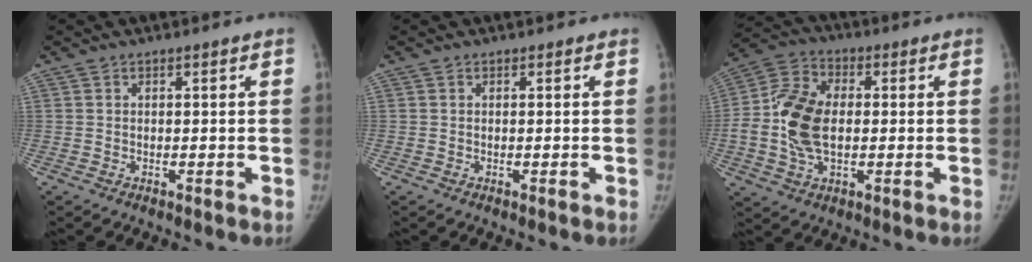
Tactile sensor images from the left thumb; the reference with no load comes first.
{"total": 0.0}
{"total": 13.9, "force": [-0.4, 8.8, 10.7], "torque": [-0.211, 0.019, -0.010]}